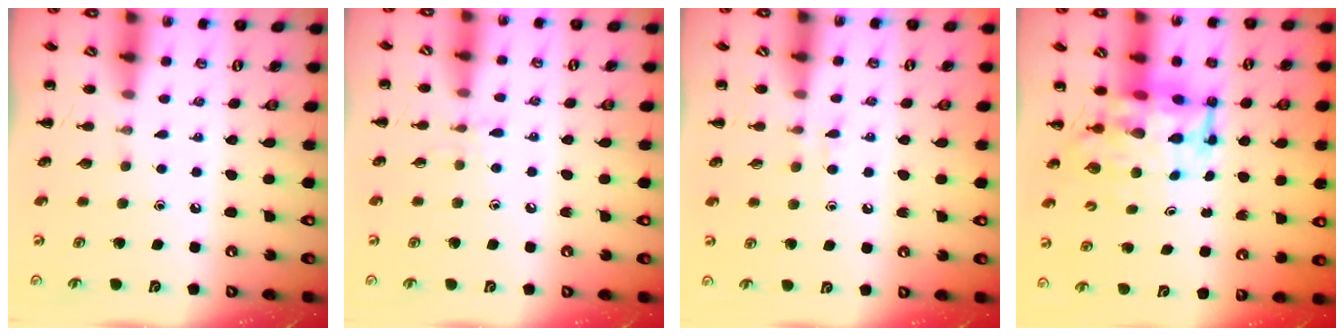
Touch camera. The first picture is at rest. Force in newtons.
{"total": 4.7, "press": 4.4, "slide": 1.5}
{"total": 4.9, "press": 4.6, "slide": 1.6}
{"total": 8.4, "press": 7.9, "slide": 2.6}